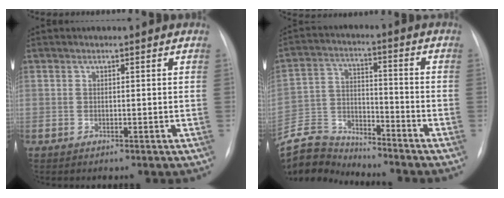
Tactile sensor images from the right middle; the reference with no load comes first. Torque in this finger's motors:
{"motor_torque": [-0.16, -0.43, -0.01, -0.02]}